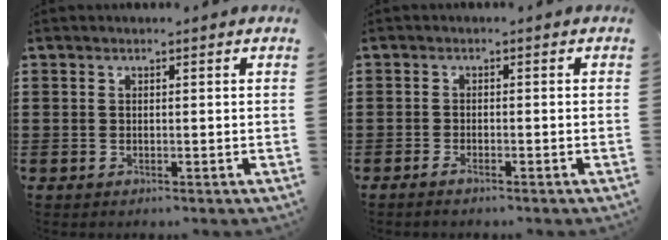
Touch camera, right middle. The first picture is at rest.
{"total": 1.1, "force": [-0.9, 0.2, 0.7], "torque": [-0.013, -0.002, -0.018]}